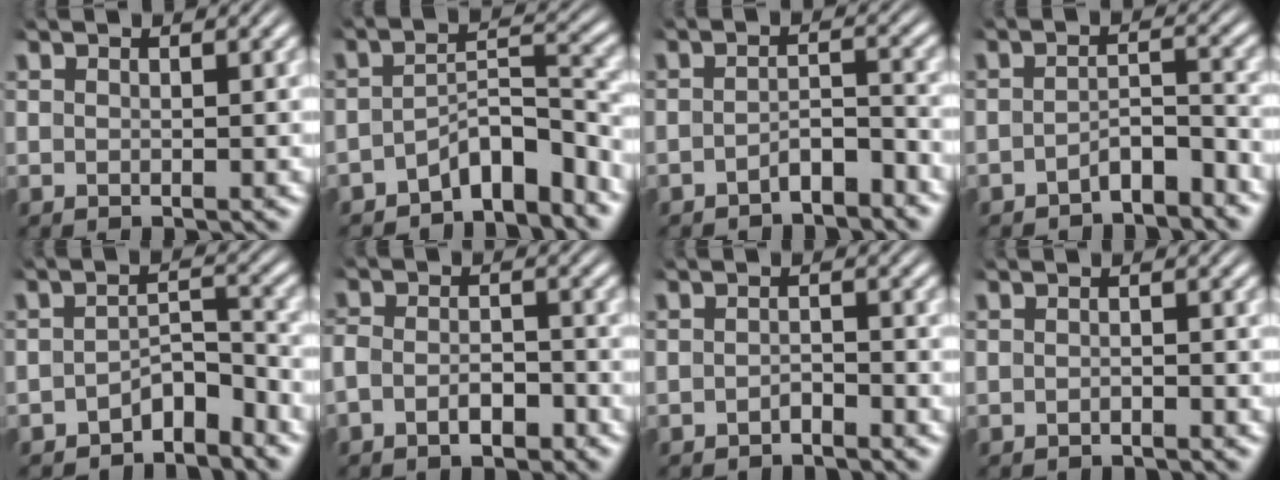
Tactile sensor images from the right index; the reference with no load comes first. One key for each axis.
{"total": 5.2, "fx": -4.0, "fy": 1.4, "fz": 3.0, "tx": -0.032, "ty": -0.007, "tz": -0.063}
{"total": 2.7, "fx": -2.5, "fy": 0.6, "fz": 1.1, "tx": -0.007, "ty": -0.005, "tz": -0.046}
{"total": 3.1, "fx": -2.8, "fy": 0.6, "fz": 1.2, "tx": -0.006, "ty": -0.006, "tz": -0.050}
{"total": 3.6, "fx": -3.2, "fy": 1.1, "fz": 1.4, "tx": -0.005, "ty": -0.005, "tz": -0.054}
{"total": 3.2, "fx": -1.9, "fy": 2.0, "fz": 1.6, "tx": -0.036, "ty": -0.006, "tz": -0.034}
{"total": 1.3, "fx": -1.3, "fy": 0.2, "fz": 0.2, "tx": -0.003, "ty": -0.005, "tz": -0.021}
{"total": 0.8, "fx": -0.8, "fy": -0.2, "fz": 0.0, "tx": -0.003, "ty": -0.004, "tz": -0.013}